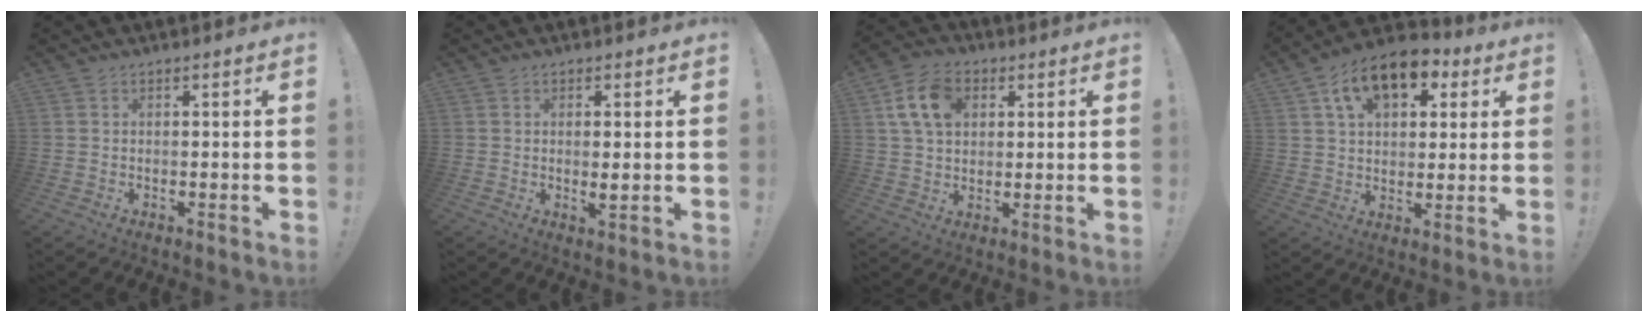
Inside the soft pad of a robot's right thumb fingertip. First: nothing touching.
{"total": 2.2, "force": [0.4, 0.4, 2.1], "torque": [-0.027, -0.006, 0.005]}
{"total": 11.6, "force": [3.9, 8.2, 7.2], "torque": [-0.124, 0.006, 0.076]}
{"total": 14.2, "force": [6.6, 9.2, 8.6], "torque": [-0.135, -0.018, 0.123]}